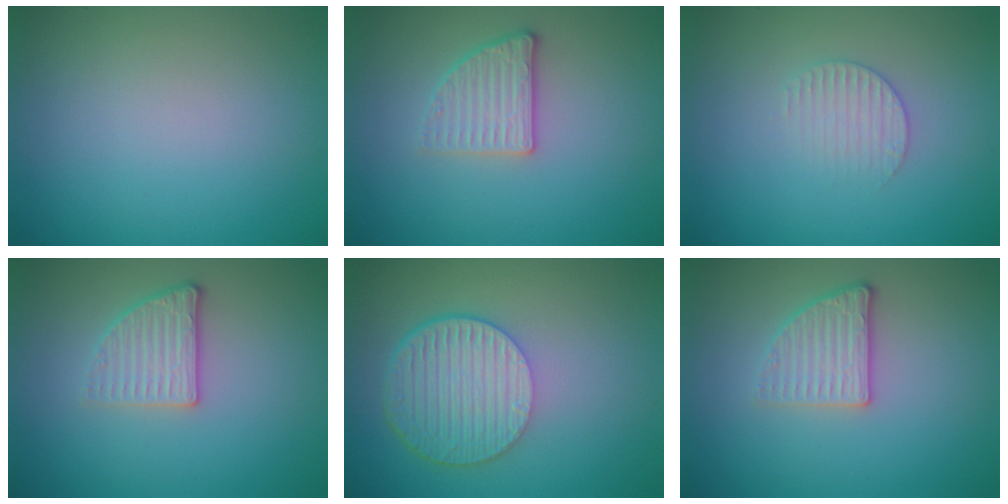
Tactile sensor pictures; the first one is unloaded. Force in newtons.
{"total": 2.6, "press": 2.4, "slide": 1.2}
{"total": 1.9, "press": 1.9, "slide": 0.3}
{"total": 2.6, "press": 2.4, "slide": 1.2}
{"total": 6.9, "press": 4.9, "slide": 4.9}
{"total": 2.6, "press": 2.4, "slide": 1.2}